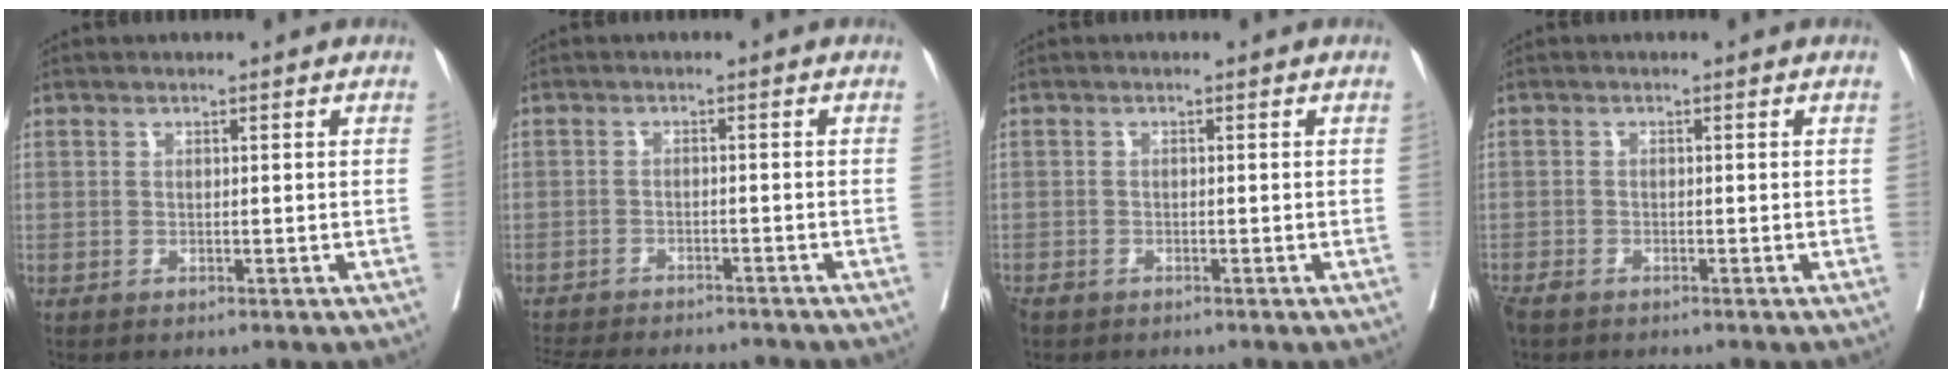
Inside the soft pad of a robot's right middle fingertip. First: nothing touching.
{"total": 14.2, "force": [-12.9, 3.0, 5.1], "torque": [-0.111, -0.013, -0.176]}
{"total": 1.5, "force": [-1.2, 0.8, 0.4], "torque": [-0.012, -0.002, -0.021]}
{"total": 2.2, "force": [-1.8, 0.9, 1.0], "torque": [-0.023, -0.005, -0.031]}